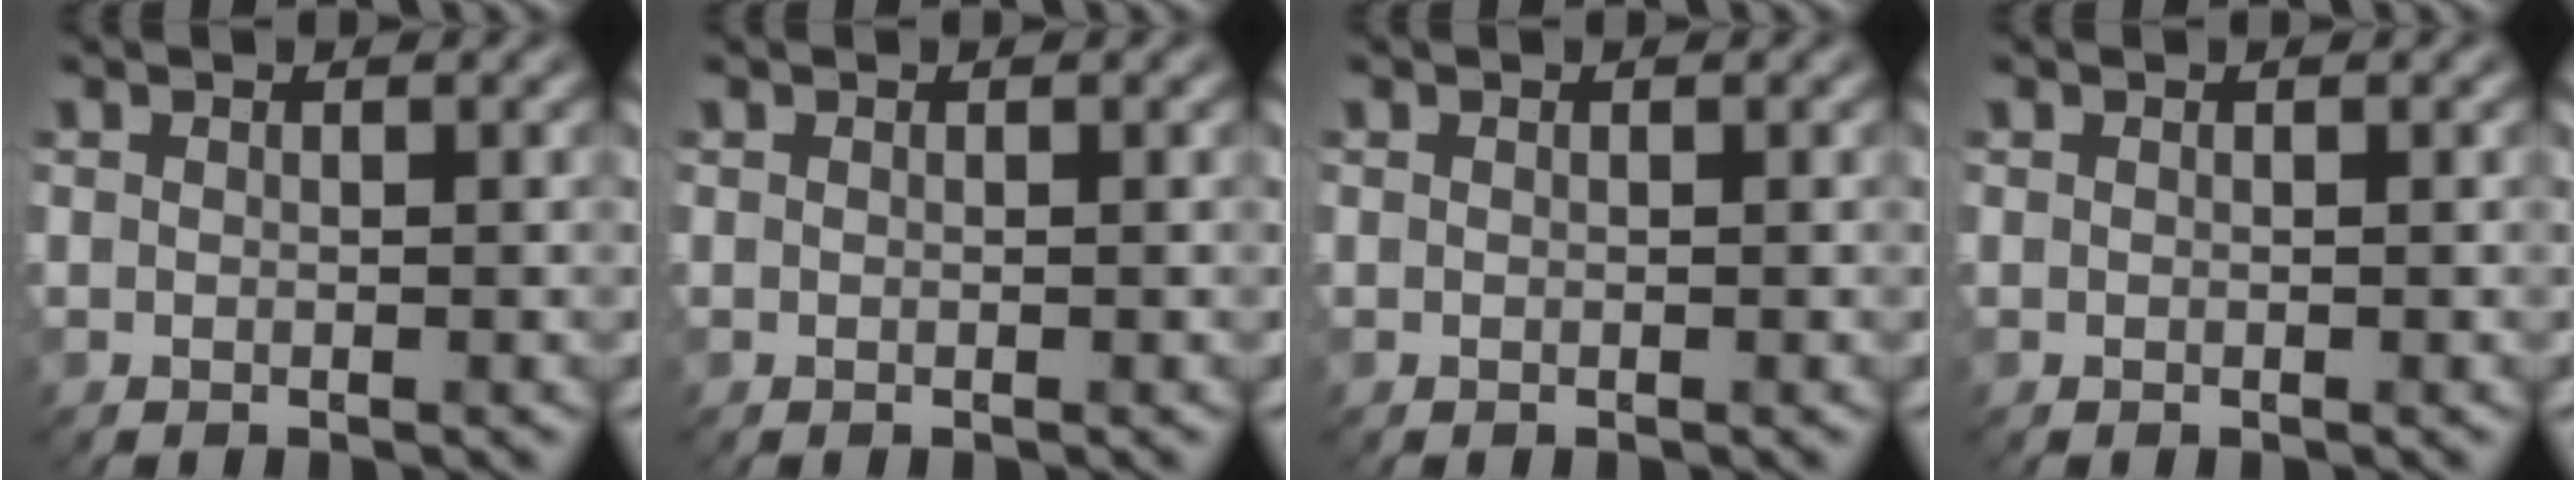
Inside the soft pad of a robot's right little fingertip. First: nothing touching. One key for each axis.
{"total": 0.0}
{"total": 0.0}
{"total": 0.0}